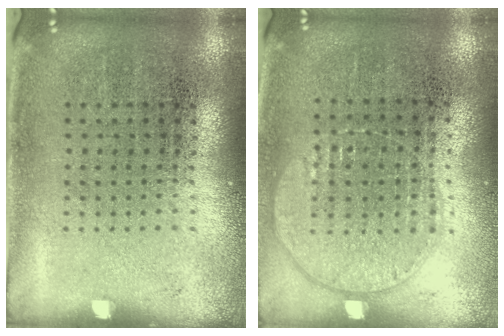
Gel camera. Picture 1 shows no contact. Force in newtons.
{"total": 1.0, "press": 0.9, "slide": 0.4}